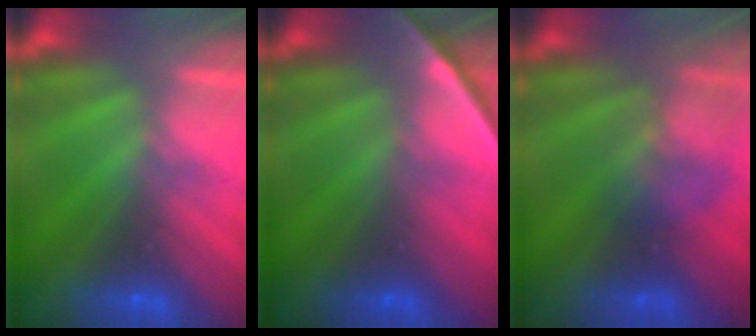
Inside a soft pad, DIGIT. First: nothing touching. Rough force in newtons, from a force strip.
{"total": 1.9}
{"total": 2.3}